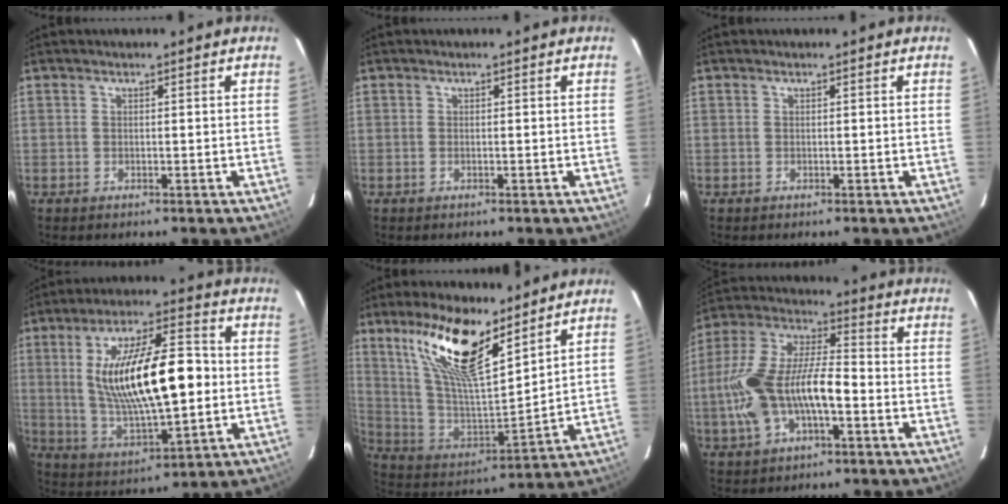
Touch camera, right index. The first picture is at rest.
{"total": 0.0}
{"total": 0.0}
{"total": 20.2, "force": [0.9, 6.4, 19.1], "torque": [-0.343, 0.008, 0.033]}
{"total": 17.9, "force": [11.6, 5.0, 12.7], "torque": [-0.248, 0.003, 0.229]}
{"total": 16.1, "force": [-4.1, 6.6, 14.1], "torque": [-0.292, 0.007, -0.079]}